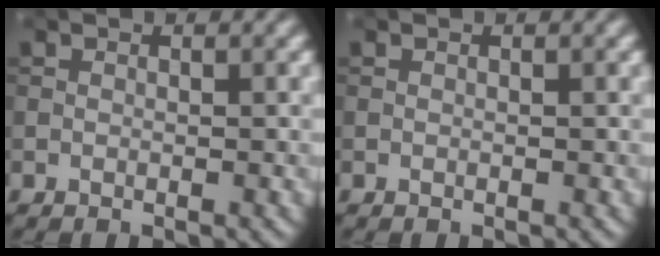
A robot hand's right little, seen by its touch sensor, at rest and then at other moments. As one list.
[{"total": 0.0}]